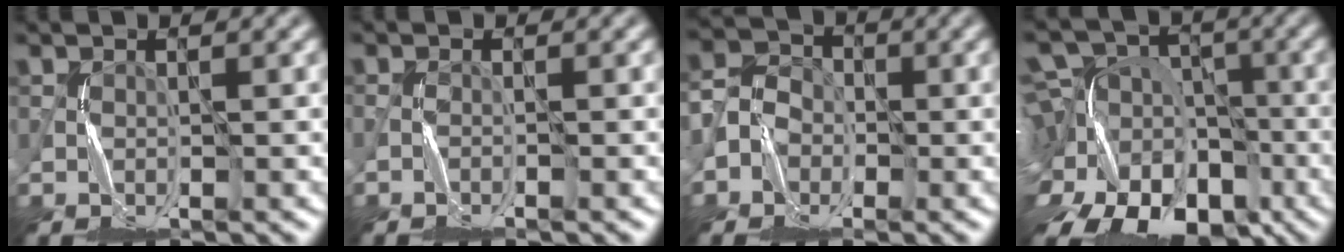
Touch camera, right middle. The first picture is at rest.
{"total": 0.9, "force": [-0.9, -0.1, 0.0], "torque": [0.002, 0.002, -0.018]}
{"total": 2.5, "force": [-1.4, 2.0, 0.1], "torque": [0.009, 0.009, -0.033]}
{"total": 18.6, "force": [-8.3, 13.8, 9.4], "torque": [-0.203, -0.011, -0.146]}